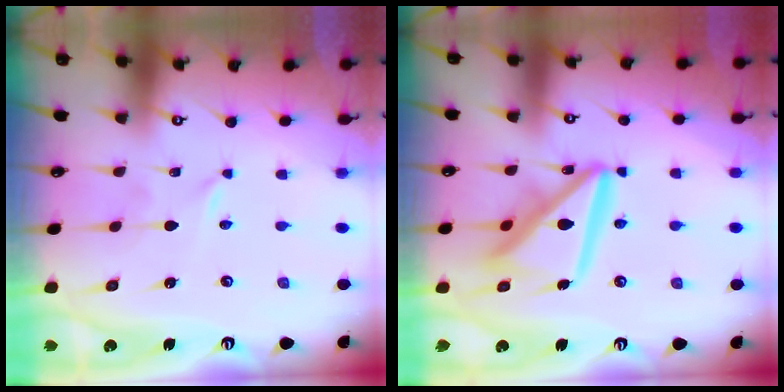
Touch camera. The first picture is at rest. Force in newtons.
{"total": 17.1, "press": 17.0, "slide": 2.2}